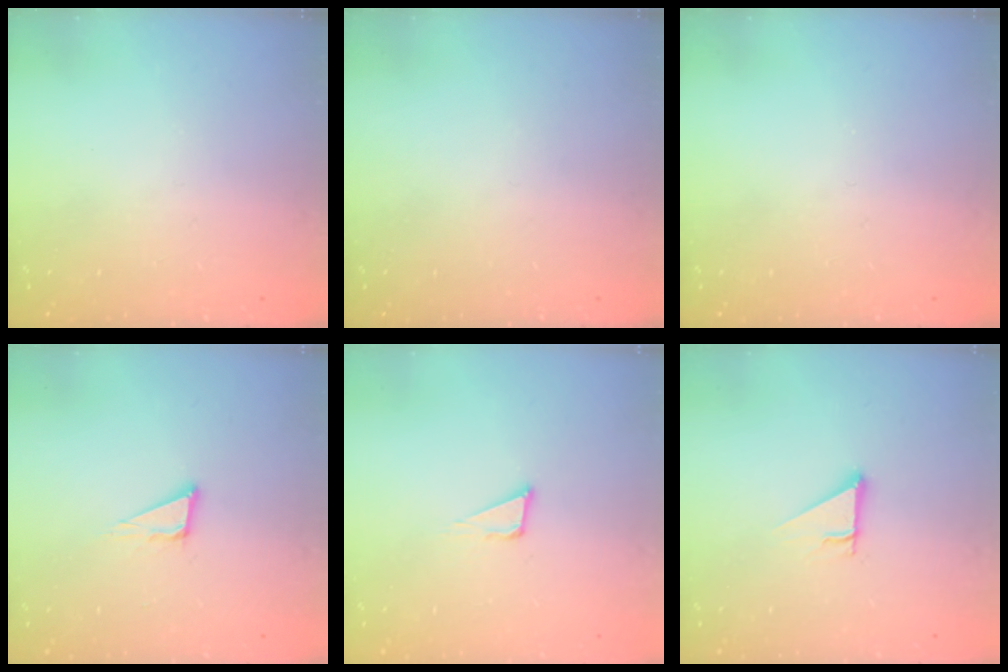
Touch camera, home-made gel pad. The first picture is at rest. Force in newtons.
{"total": 0.0}
{"total": 0.0}
{"total": 5.9, "press": 5.8, "slide": 1.3}
{"total": 3.8, "press": 3.7, "slide": 0.9}
{"total": 2.5, "press": 2.5, "slide": 0.2}